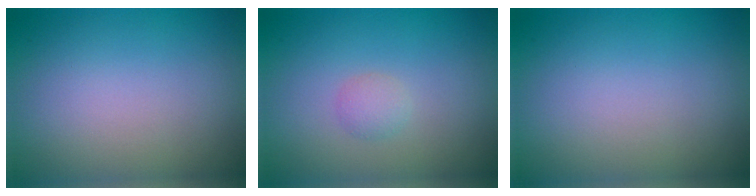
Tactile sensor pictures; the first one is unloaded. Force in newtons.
{"total": 1.1, "press": 1.1, "slide": 0.1}
{"total": 0.0}